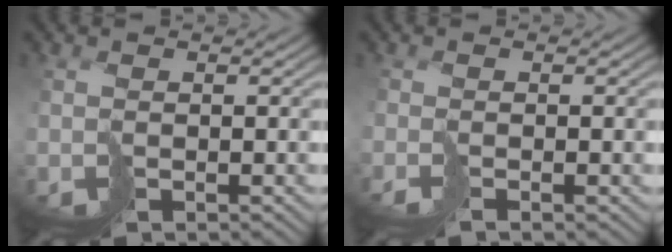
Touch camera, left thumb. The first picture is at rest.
{"total": 1.5, "force": [-0.9, -1.0, -0.7], "torque": [0.022, 0.002, -0.015]}